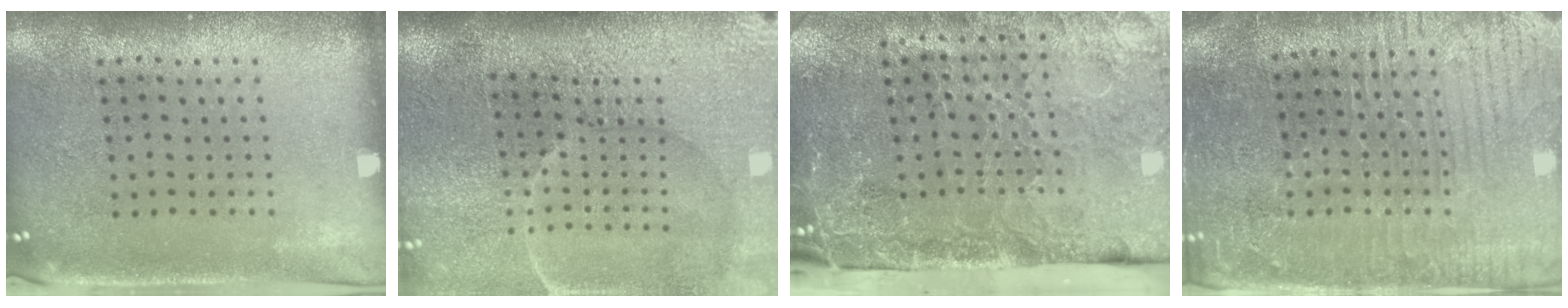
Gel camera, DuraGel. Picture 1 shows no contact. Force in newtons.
{"total": 4.5, "press": 3.8, "slide": 2.5}
{"total": 4.8, "press": 3.6, "slide": 3.1}
{"total": 3.7, "press": 3.5, "slide": 1.1}